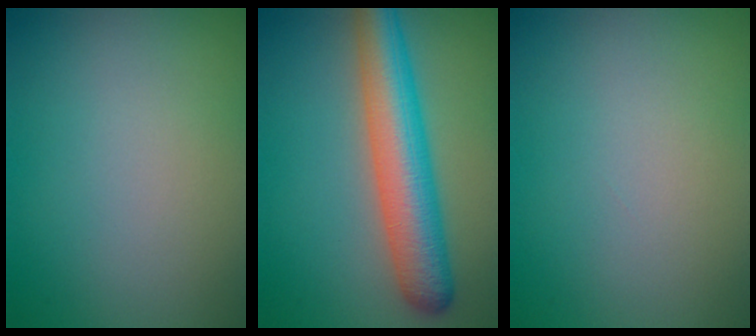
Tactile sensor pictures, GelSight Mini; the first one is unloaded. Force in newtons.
{"total": 7.6, "press": 7.5, "slide": 0.3}
{"total": 0.0}